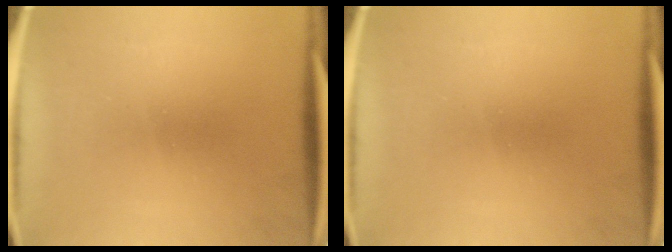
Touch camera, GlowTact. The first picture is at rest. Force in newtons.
{"total": 0.0}